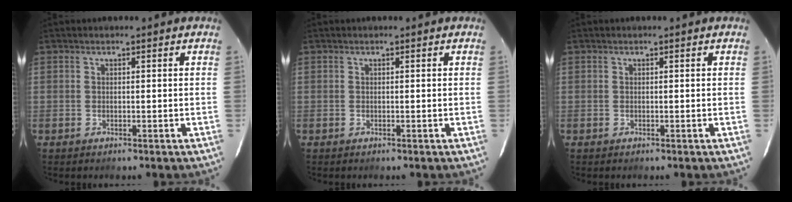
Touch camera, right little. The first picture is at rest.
{"total": 0.0}
{"total": 0.0}